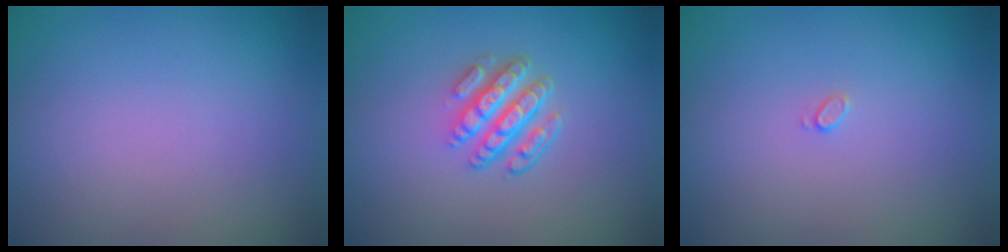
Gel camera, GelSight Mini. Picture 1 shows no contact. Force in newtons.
{"total": 4.6, "press": 3.2, "slide": 3.3}
{"total": 0.6, "press": 0.6, "slide": 0.1}